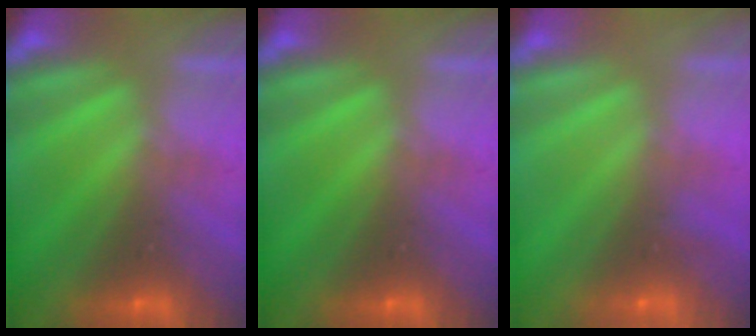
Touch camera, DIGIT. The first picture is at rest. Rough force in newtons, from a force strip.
{"total": 0.0}
{"total": 2.3}